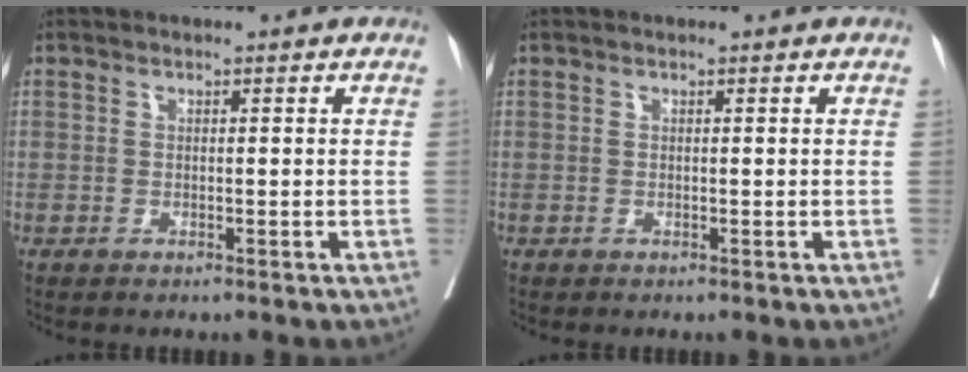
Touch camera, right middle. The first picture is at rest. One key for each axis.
{"total": 0.0}